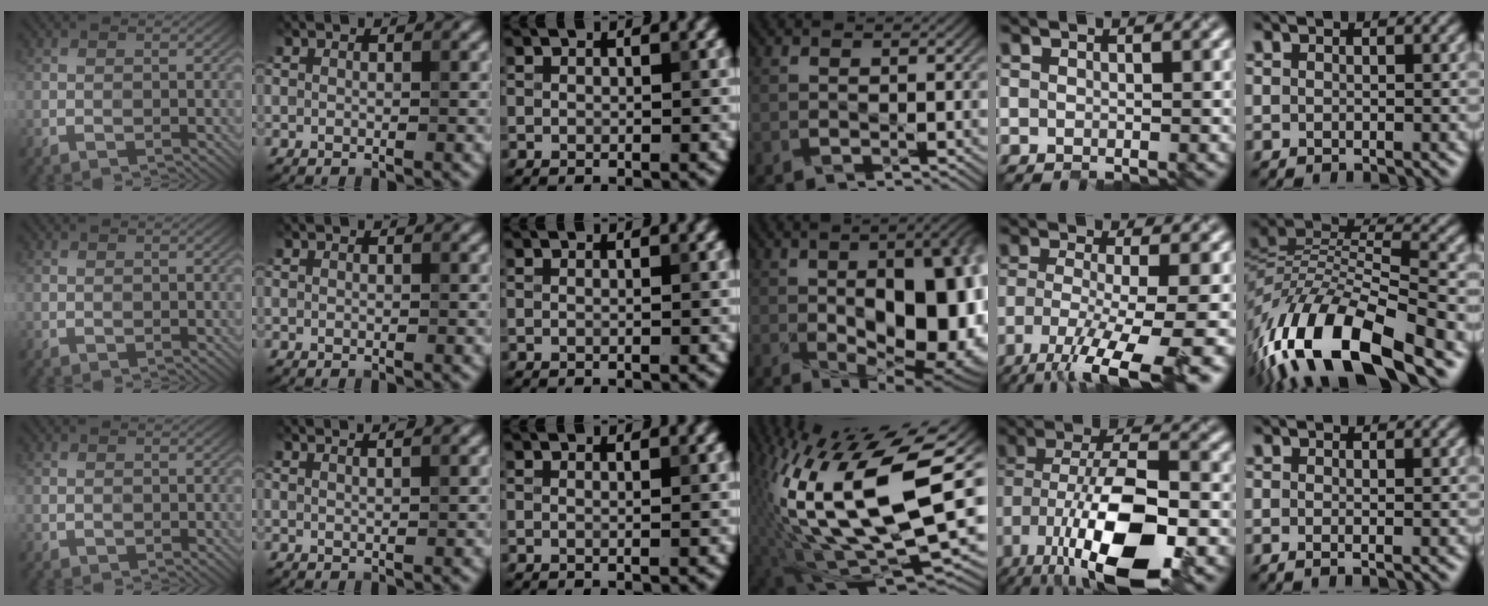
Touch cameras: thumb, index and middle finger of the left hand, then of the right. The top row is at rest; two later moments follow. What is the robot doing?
{"motion": "open", "object": "stapler"}